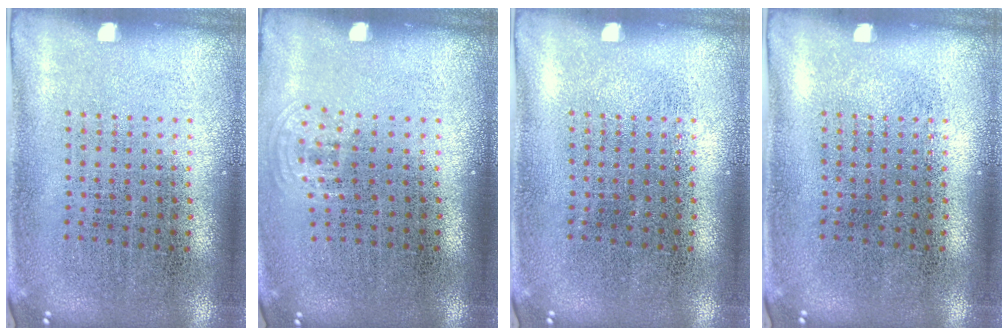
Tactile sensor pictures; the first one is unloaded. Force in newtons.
{"total": 0.7, "press": 0.5, "slide": 0.5}
{"total": 0.0}
{"total": 0.0}